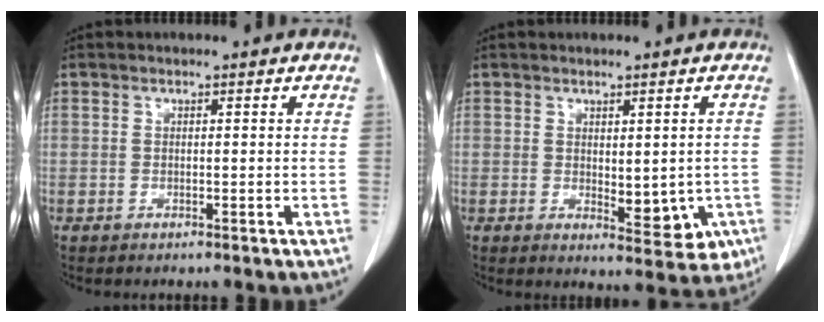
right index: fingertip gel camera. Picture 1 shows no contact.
{"total": 7.0, "force": [-1.3, 3.1, 6.1], "torque": [-0.061, -0.013, -0.006]}